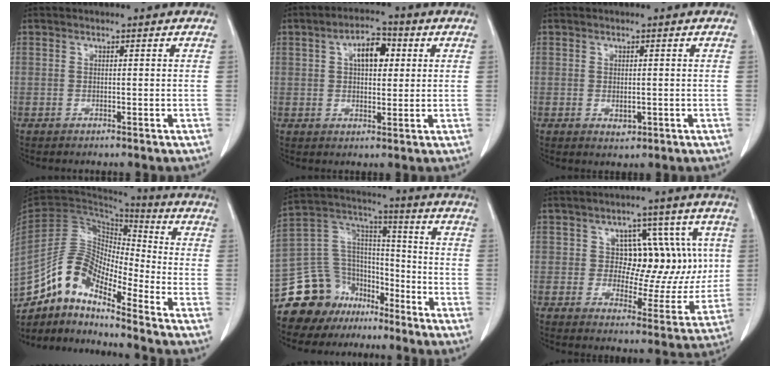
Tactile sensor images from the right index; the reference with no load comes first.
{"total": 6.9, "force": [1.9, 3.5, 5.7], "torque": [-0.100, 0.016, 0.032]}
{"total": 2.3, "force": [-0.6, 1.4, 1.8], "torque": [-0.029, -0.002, -0.001]}
{"total": 12.2, "force": [-9.4, 3.8, 6.8], "torque": [-0.137, 0.038, -0.175]}
{"total": 16.7, "force": [-12.1, 10.9, 3.6], "torque": [-0.082, 0.087, -0.210]}
{"total": 12.9, "force": [2.3, 7.6, 10.1], "torque": [-0.117, 0.030, 0.043]}